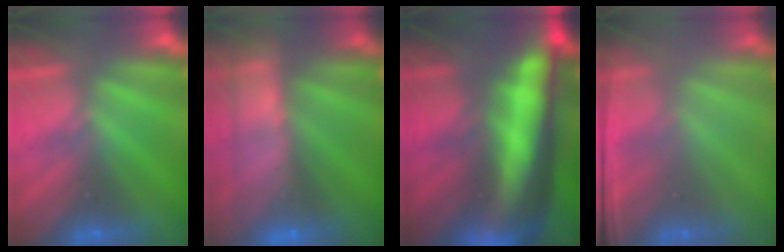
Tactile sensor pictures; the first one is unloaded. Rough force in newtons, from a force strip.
{"total": 8.4}
{"total": 9.2}
{"total": 1.3}